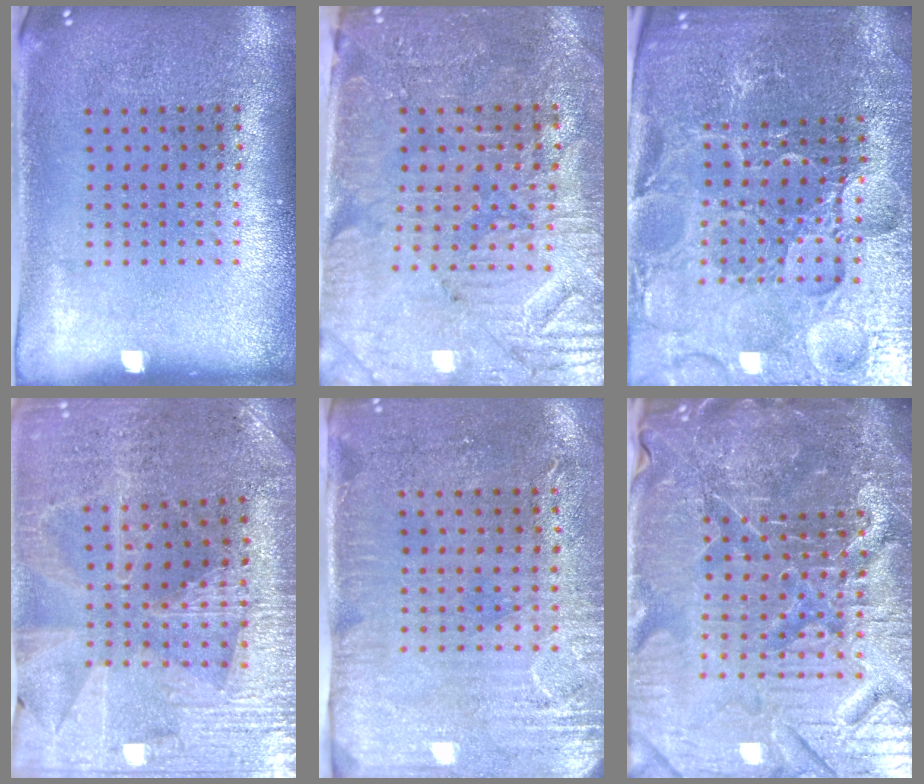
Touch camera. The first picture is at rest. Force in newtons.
{"total": 3.8, "press": 3.5, "slide": 1.4}
{"total": 4.7, "press": 4.5, "slide": 1.2}
{"total": 3.0, "press": 2.9, "slide": 0.4}
{"total": 2.9, "press": 2.4, "slide": 1.6}
{"total": 6.8, "press": 6.1, "slide": 3.0}